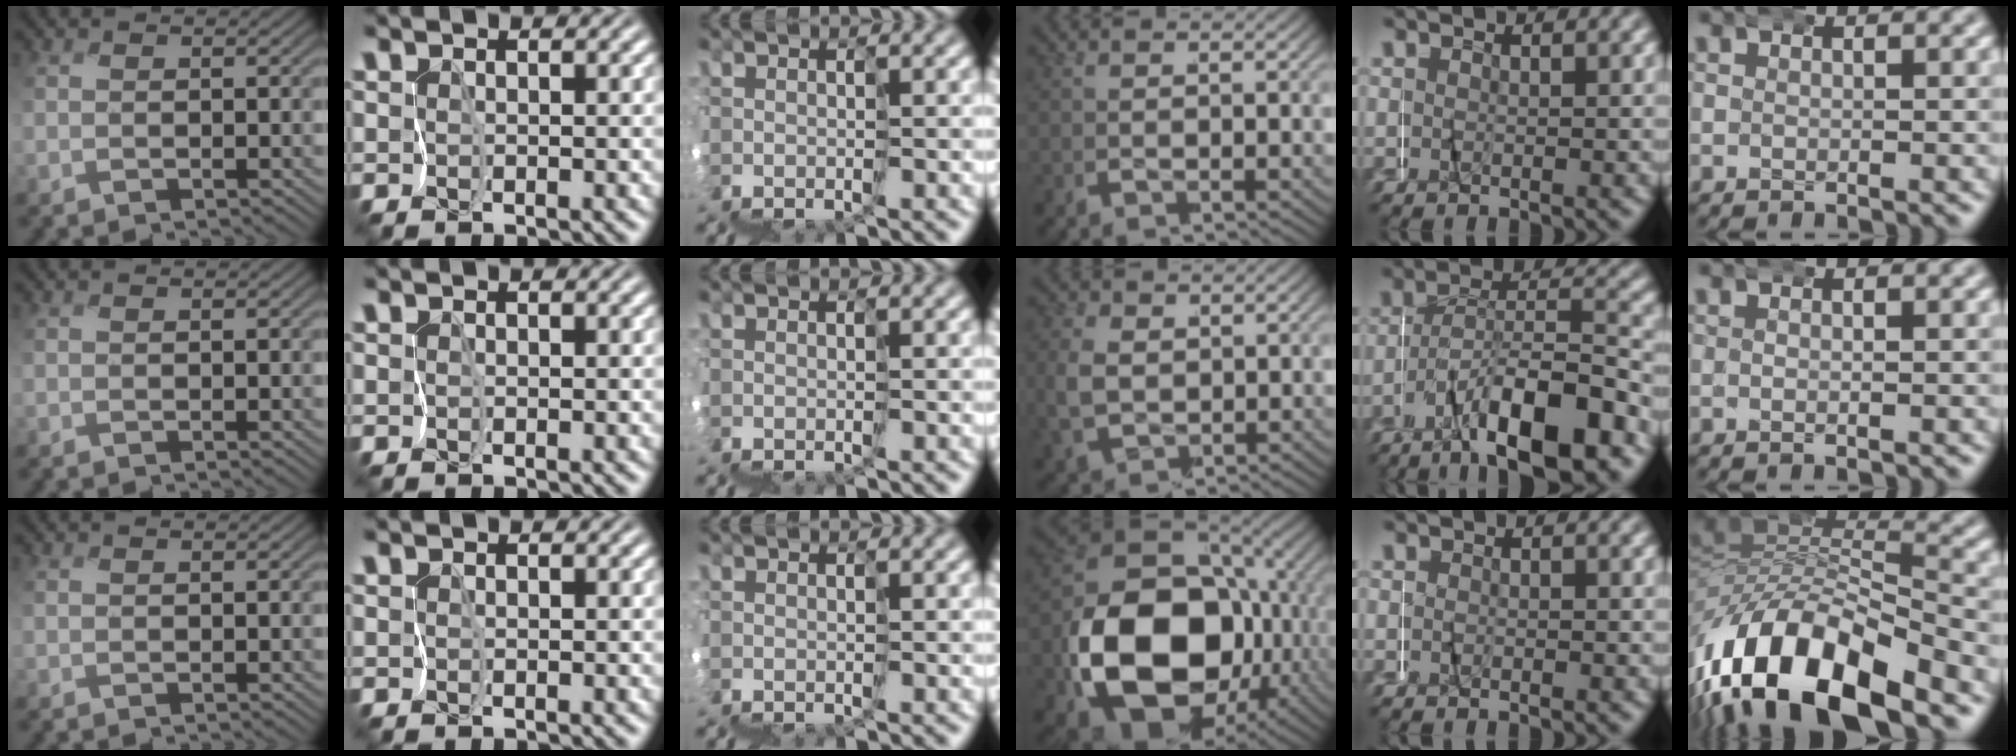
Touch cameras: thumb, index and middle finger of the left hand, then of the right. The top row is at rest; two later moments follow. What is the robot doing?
{"motion": "wrap", "object": "napkin"}